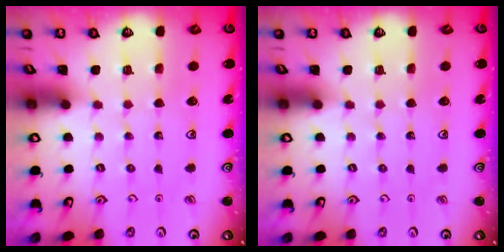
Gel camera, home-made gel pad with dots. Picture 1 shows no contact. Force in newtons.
{"total": 0.0}